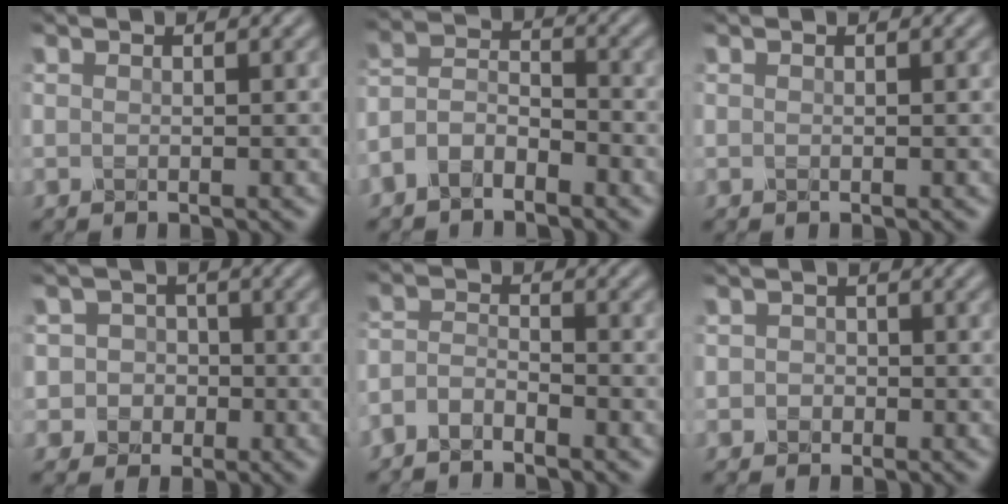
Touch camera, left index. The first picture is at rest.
{"total": 3.7, "force": [-2.6, 1.8, 1.9], "torque": [-0.037, 0.007, -0.061]}
{"total": 0.0}
{"total": 4.3, "force": [-0.8, 4.2, 0.7], "torque": [0.012, 0.016, -0.038]}
{"total": 2.5, "force": [-2.1, 0.8, 1.1], "torque": [-0.025, 0.001, -0.052]}
{"total": 1.3, "force": [-0.2, 1.2, 0.4], "torque": [0.011, 0.000, -0.011]}